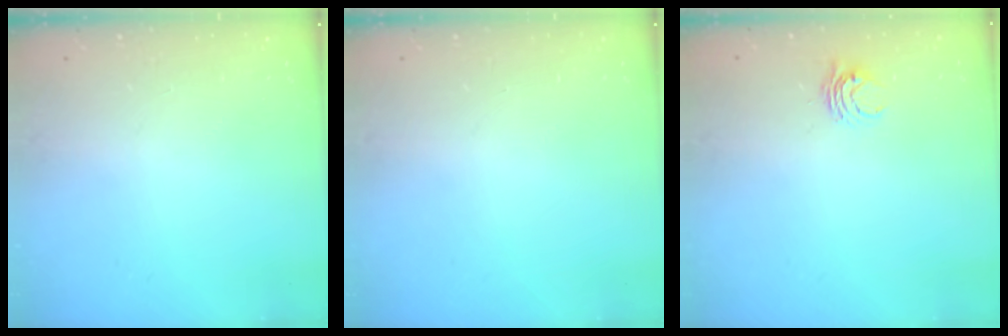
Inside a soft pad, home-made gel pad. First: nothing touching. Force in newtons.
{"total": 0.0}
{"total": 3.7, "press": 3.7, "slide": 0.3}